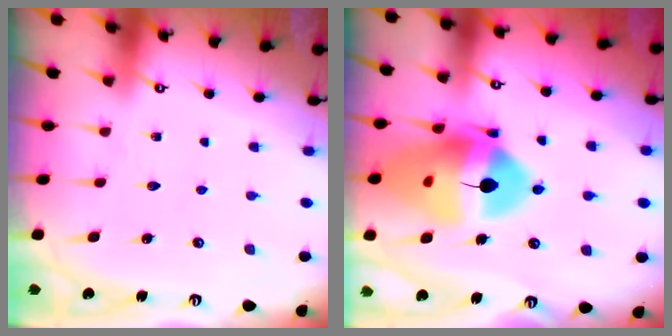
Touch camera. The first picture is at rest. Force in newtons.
{"total": 19.9, "press": 19.8, "slide": 2.2}